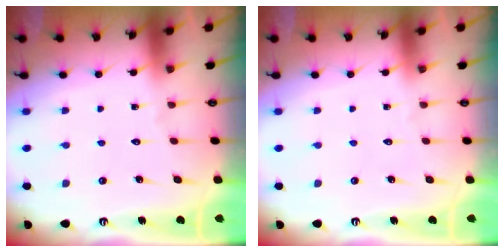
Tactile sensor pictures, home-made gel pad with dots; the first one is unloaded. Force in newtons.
{"total": 0.0}